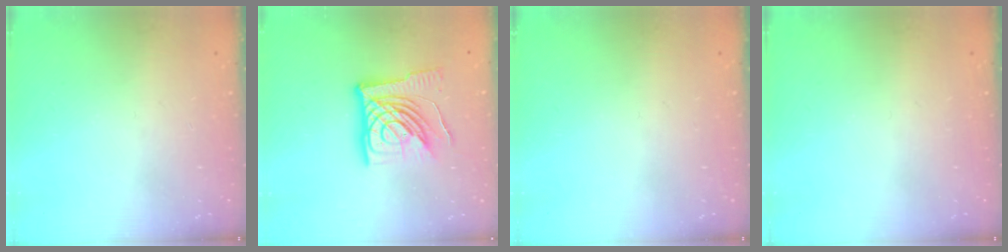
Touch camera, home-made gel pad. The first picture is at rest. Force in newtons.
{"total": 19.8, "press": 19.7, "slide": 2.5}
{"total": 0.0}
{"total": 0.0}